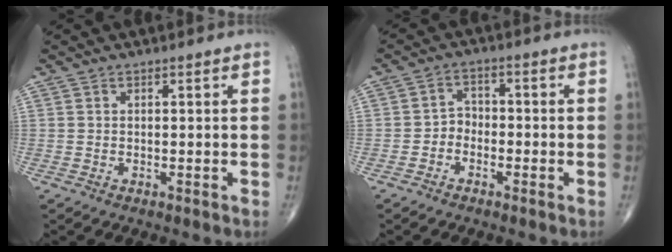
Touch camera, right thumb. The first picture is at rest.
{"total": 3.5, "force": [-1.6, 2.8, 1.3], "torque": [-0.002, 0.022, -0.039]}